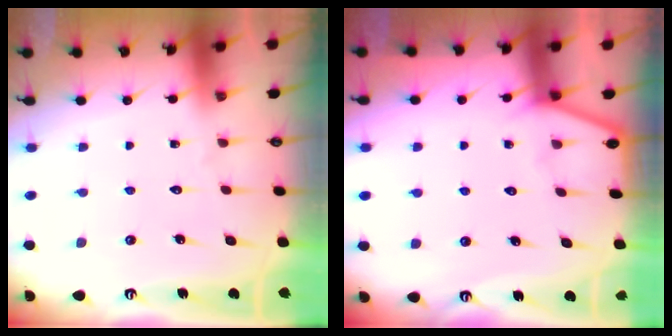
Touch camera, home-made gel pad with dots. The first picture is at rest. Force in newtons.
{"total": 2.6, "press": 2.6, "slide": 0.3}